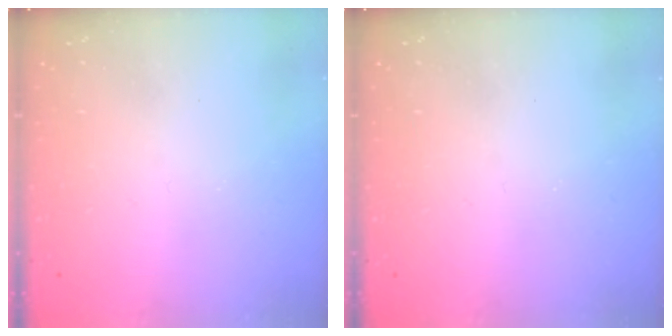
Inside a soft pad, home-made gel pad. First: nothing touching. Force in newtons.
{"total": 0.0}